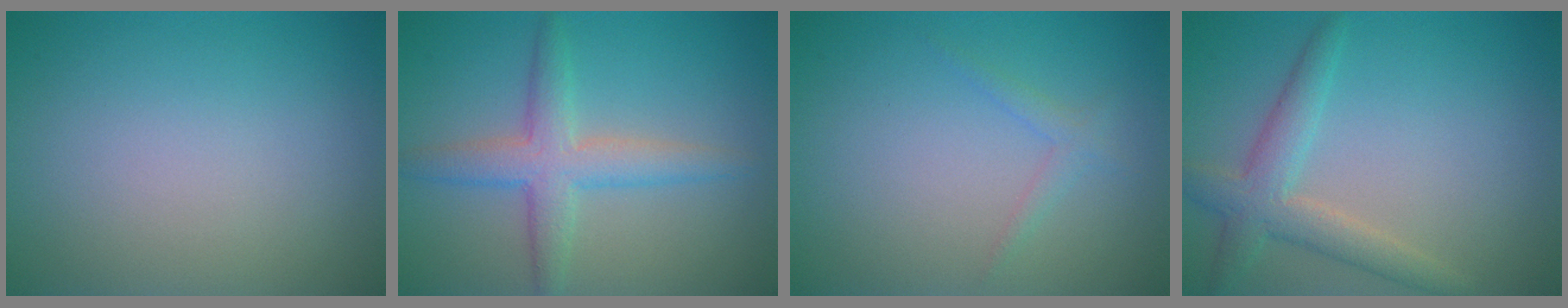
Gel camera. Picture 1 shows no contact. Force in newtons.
{"total": 4.0, "press": 4.0, "slide": 0.1}
{"total": 1.1, "press": 1.1, "slide": 0.0}
{"total": 3.5, "press": 3.5, "slide": 0.1}